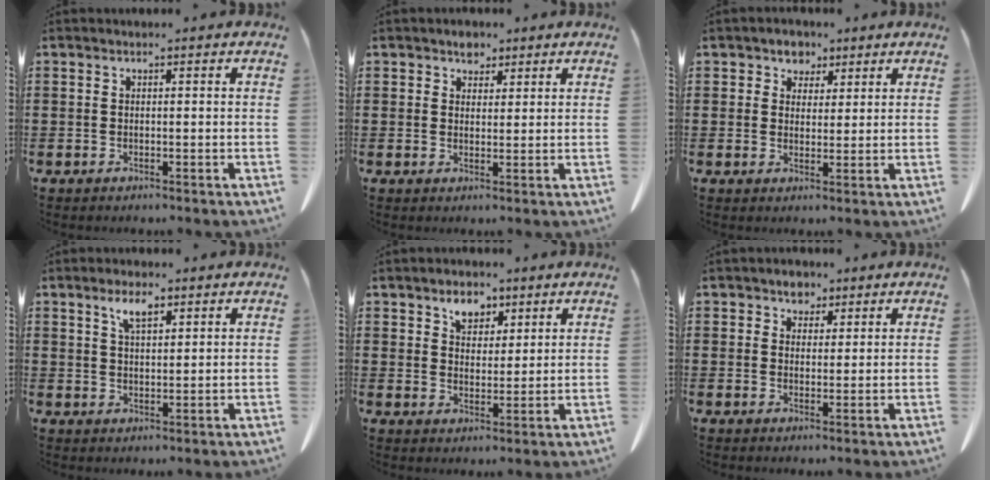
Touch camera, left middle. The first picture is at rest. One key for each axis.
{"total": 2.7, "fx": 2.1, "fy": 1.6, "fz": 0.5, "tx": -0.008, "ty": 0.004, "tz": 0.038}
{"total": 3.2, "fx": 2.1, "fy": 2.4, "fz": 0.3, "tx": -0.022, "ty": 0.010, "tz": 0.037}
{"total": 4.2, "fx": 2.7, "fy": 1.3, "fz": 2.9, "tx": -0.057, "ty": 0.001, "tz": 0.046}
{"total": 4.6, "fx": 3.3, "fy": 2.8, "fz": 1.6, "tx": -0.028, "ty": 0.001, "tz": 0.058}
{"total": 3.1, "fx": 2.3, "fy": 2.0, "fz": 0.4, "tx": -0.012, "ty": 0.007, "tz": 0.040}